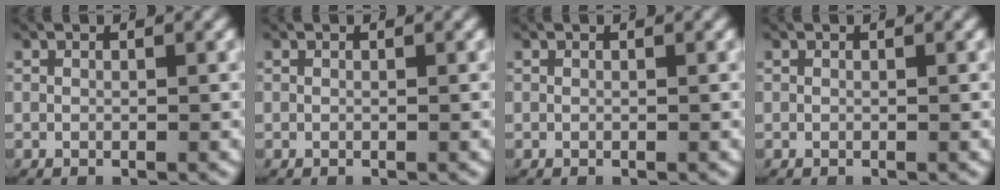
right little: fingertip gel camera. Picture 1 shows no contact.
{"total": 0.0}
{"total": 0.0}
{"total": 0.0}